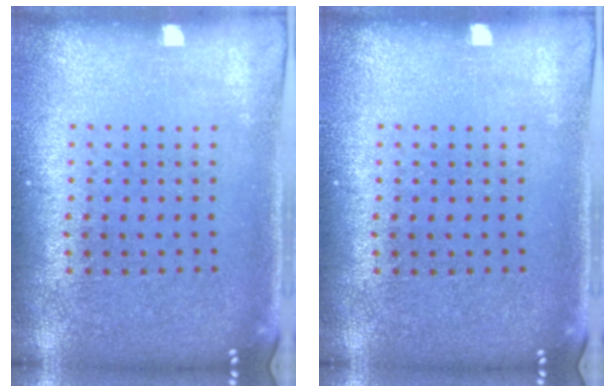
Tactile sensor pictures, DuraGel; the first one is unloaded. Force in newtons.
{"total": 0.0}